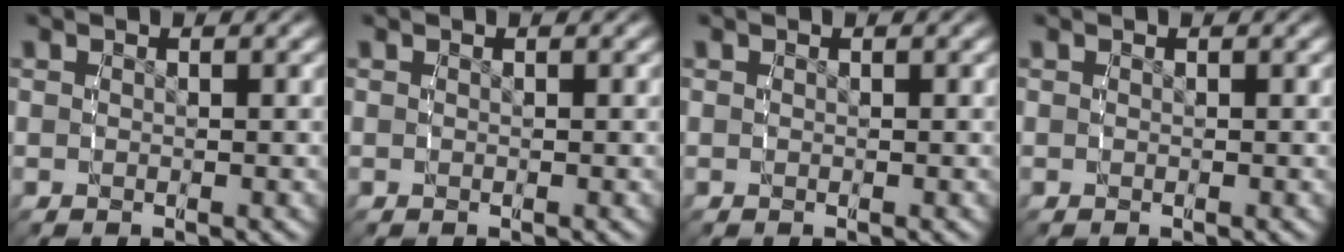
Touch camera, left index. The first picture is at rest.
{"total": 0.0}
{"total": 0.0}
{"total": 0.0}